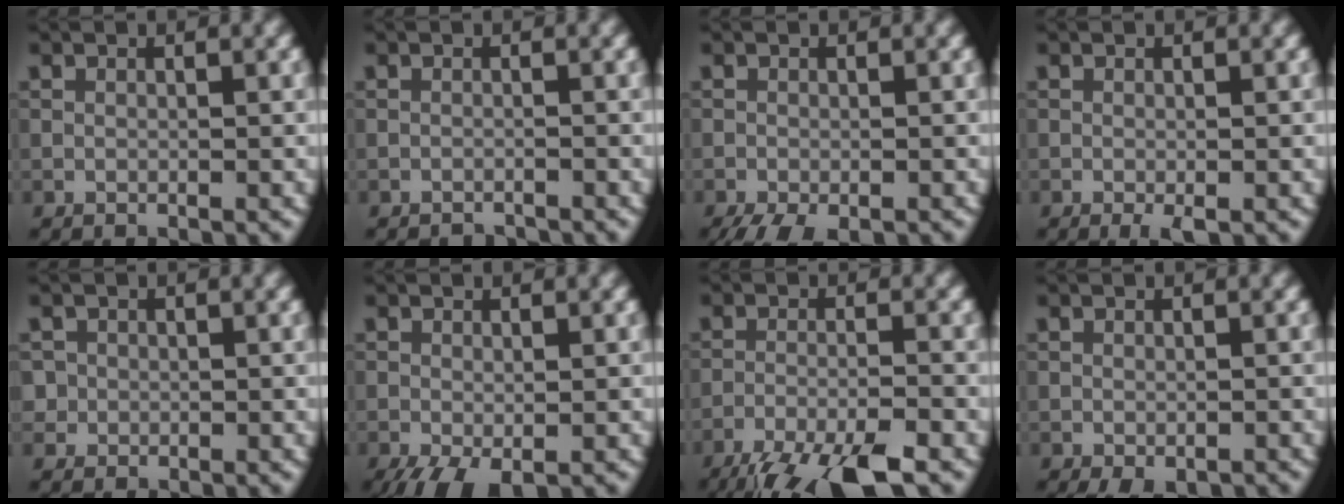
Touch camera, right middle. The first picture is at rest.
{"total": 1.6, "force": [-1.6, 0.2, 0.2], "torque": [0.006, -0.003, -0.025]}
{"total": 3.8, "force": [-2.9, 1.0, 2.3], "torque": [-0.034, -0.007, -0.048]}
{"total": 1.1, "force": [-0.6, 0.2, 1.0], "torque": [-0.016, -0.006, -0.010]}
{"total": 1.3, "force": [0.1, 1.3, 0.1], "torque": [0.011, -0.002, 0.000]}
{"total": 3.5, "force": [-2.0, 1.3, 2.6], "torque": [-0.051, -0.011, -0.031]}
{"total": 9.4, "force": [-7.4, 1.8, 5.4], "torque": [-0.094, -0.032, -0.125]}
{"total": 2.2, "force": [-1.5, 0.8, 1.3], "torque": [-0.024, -0.006, -0.016]}